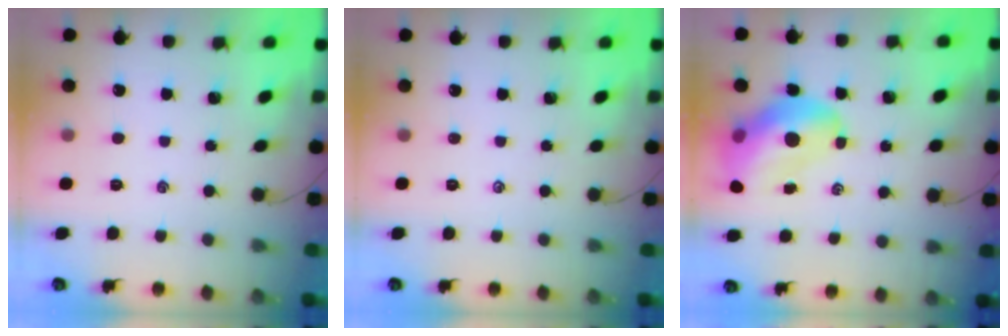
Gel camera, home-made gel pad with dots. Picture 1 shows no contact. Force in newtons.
{"total": 0.0}
{"total": 13.8, "press": 13.2, "slide": 3.9}